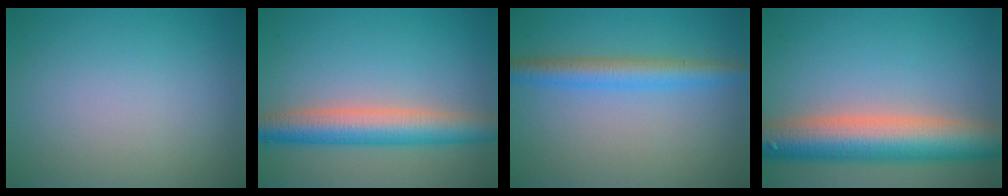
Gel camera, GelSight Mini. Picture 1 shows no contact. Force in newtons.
{"total": 6.0, "press": 6.0, "slide": 0.1}
{"total": 3.6, "press": 3.6, "slide": 0.0}
{"total": 9.6, "press": 9.6, "slide": 0.6}